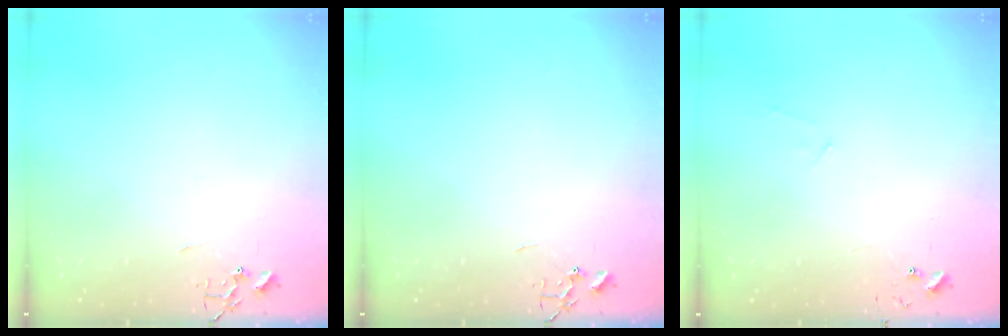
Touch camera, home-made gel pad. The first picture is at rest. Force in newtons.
{"total": 0.0}
{"total": 5.4, "press": 5.4, "slide": 0.4}